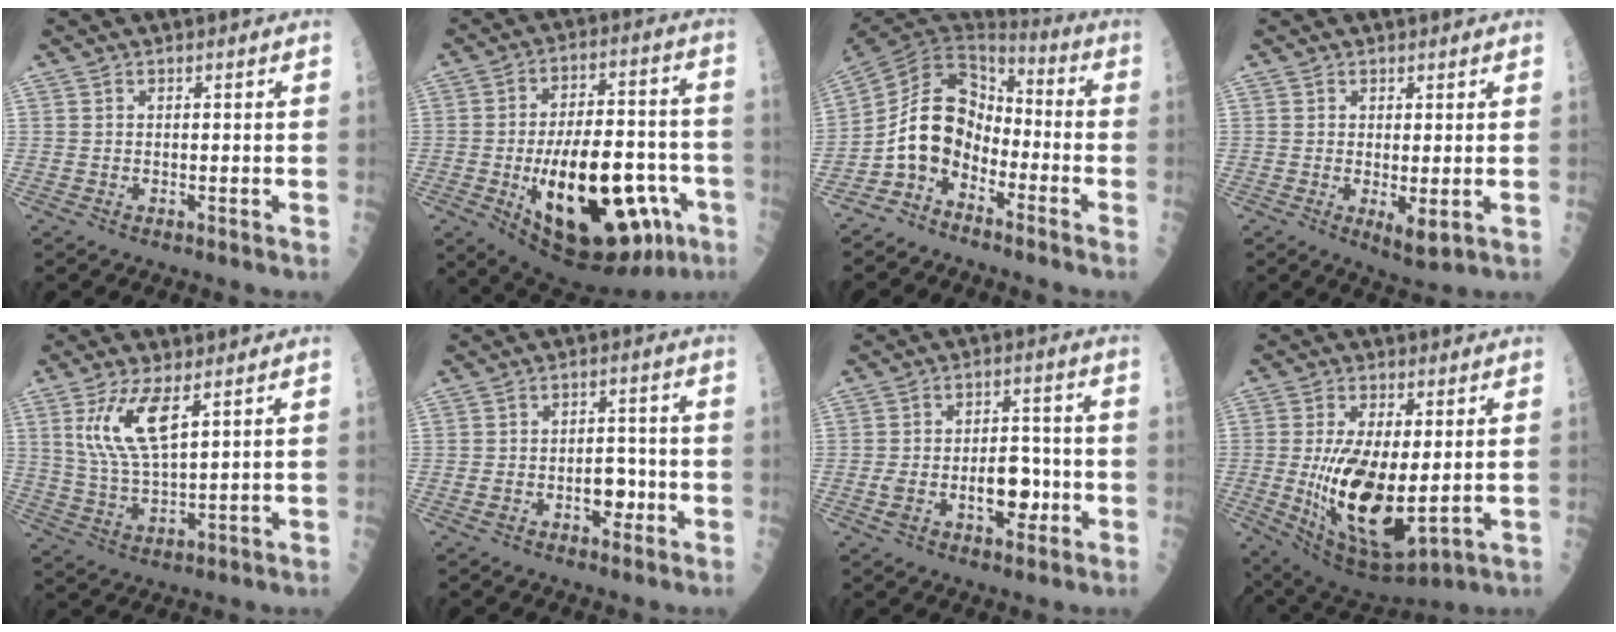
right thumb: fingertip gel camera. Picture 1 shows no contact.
{"total": 26.6, "force": [-7.9, 12.4, 22.2], "torque": [-0.332, 0.017, -0.095]}
{"total": 13.7, "force": [-5.8, 9.4, 8.0], "torque": [-0.129, 0.079, -0.120]}
{"total": 3.7, "force": [-0.5, 1.2, 3.5], "torque": [-0.055, -0.013, -0.003]}
{"total": 9.8, "force": [4.2, 2.8, 8.4], "torque": [-0.181, -0.022, 0.094]}
{"total": 5.5, "force": [-1.5, 3.4, 4.0], "torque": [-0.041, 0.026, -0.021]}
{"total": 10.2, "force": [-2.1, 5.6, 8.2], "torque": [-0.108, 0.029, -0.029]}
{"total": 18.4, "force": [-0.8, 7.9, 16.6], "torque": [-0.306, -0.025, 0.013]}